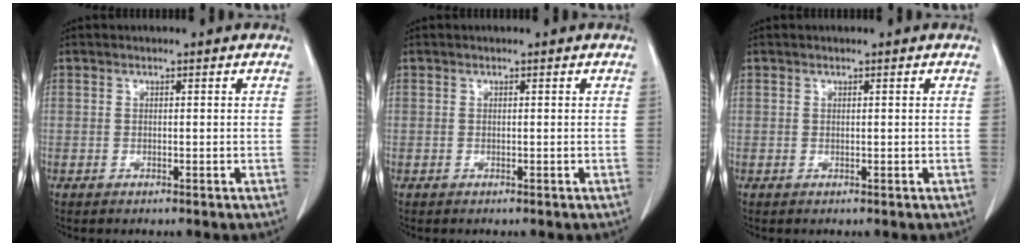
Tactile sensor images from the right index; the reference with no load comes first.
{"total": 0.0}
{"total": 0.0}